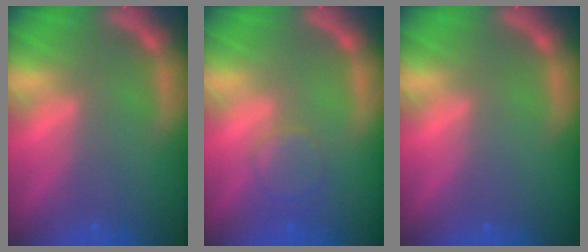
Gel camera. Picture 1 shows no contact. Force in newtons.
{"total": 2.9}
{"total": 0.0}